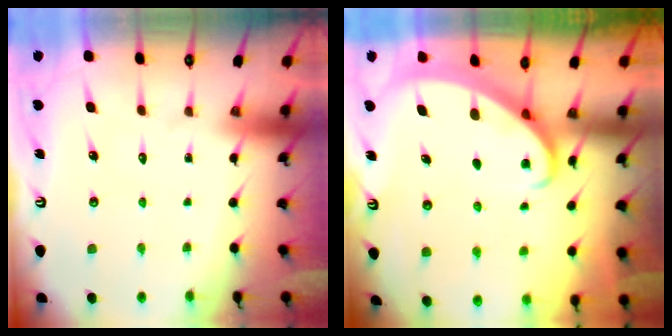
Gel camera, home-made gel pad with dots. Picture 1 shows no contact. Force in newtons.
{"total": 2.0, "press": 1.9, "slide": 0.2}